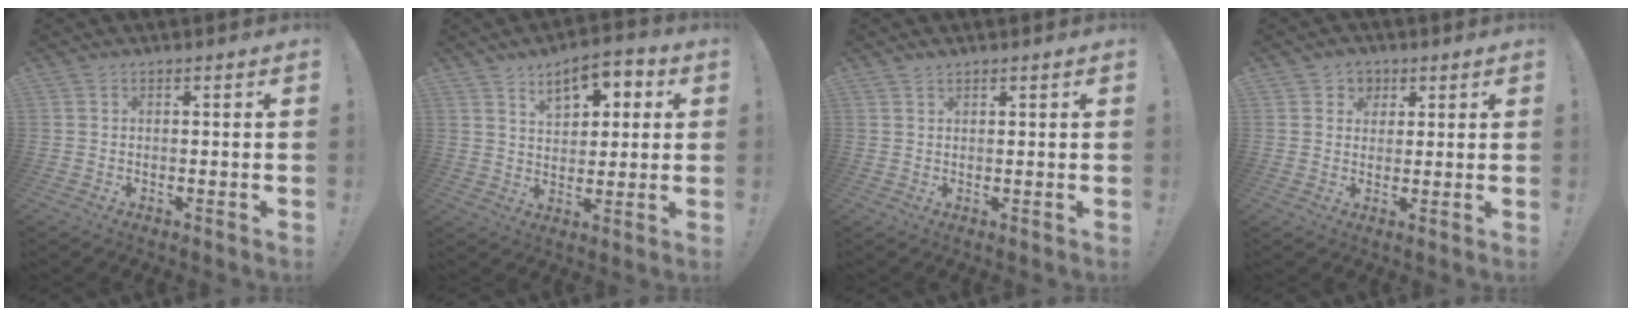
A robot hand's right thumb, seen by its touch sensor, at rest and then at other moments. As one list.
[{"total": 9.9, "force": [5.1, 5.8, 6.3], "torque": [-0.086, -0.018, 0.089]}, {"total": 1.2, "force": [1.0, 0.5, 0.2], "torque": [0.003, -0.006, 0.019]}, {"total": 4.1, "force": [1.5, 3.8, 0.7], "torque": [-0.002, -0.010, 0.024]}]